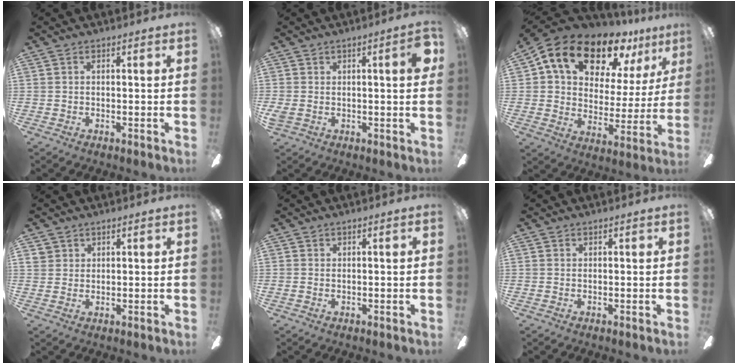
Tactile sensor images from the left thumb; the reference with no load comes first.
{"total": 5.9, "force": [1.2, 1.6, 5.6], "torque": [-0.086, 0.000, 0.018]}
{"total": 18.3, "force": [12.3, 9.4, 9.8], "torque": [-0.174, -0.071, 0.215]}
{"total": 1.9, "force": [1.5, 1.1, 0.2], "torque": [-0.006, -0.001, 0.031]}
{"total": 0.9, "force": [0.0, 0.0, 0.9], "torque": [-0.015, -0.002, 0.001]}
{"total": 0.0}